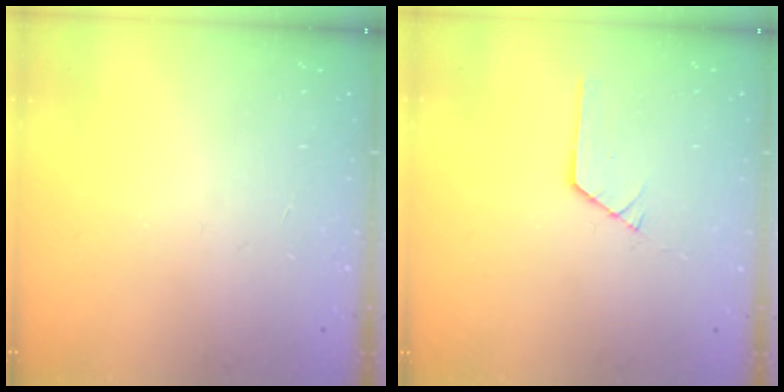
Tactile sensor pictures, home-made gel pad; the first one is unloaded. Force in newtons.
{"total": 1.0, "press": 1.0, "slide": 0.1}